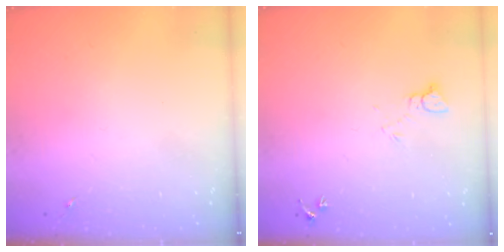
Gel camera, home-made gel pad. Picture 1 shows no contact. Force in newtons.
{"total": 4.4, "press": 4.3, "slide": 0.4}